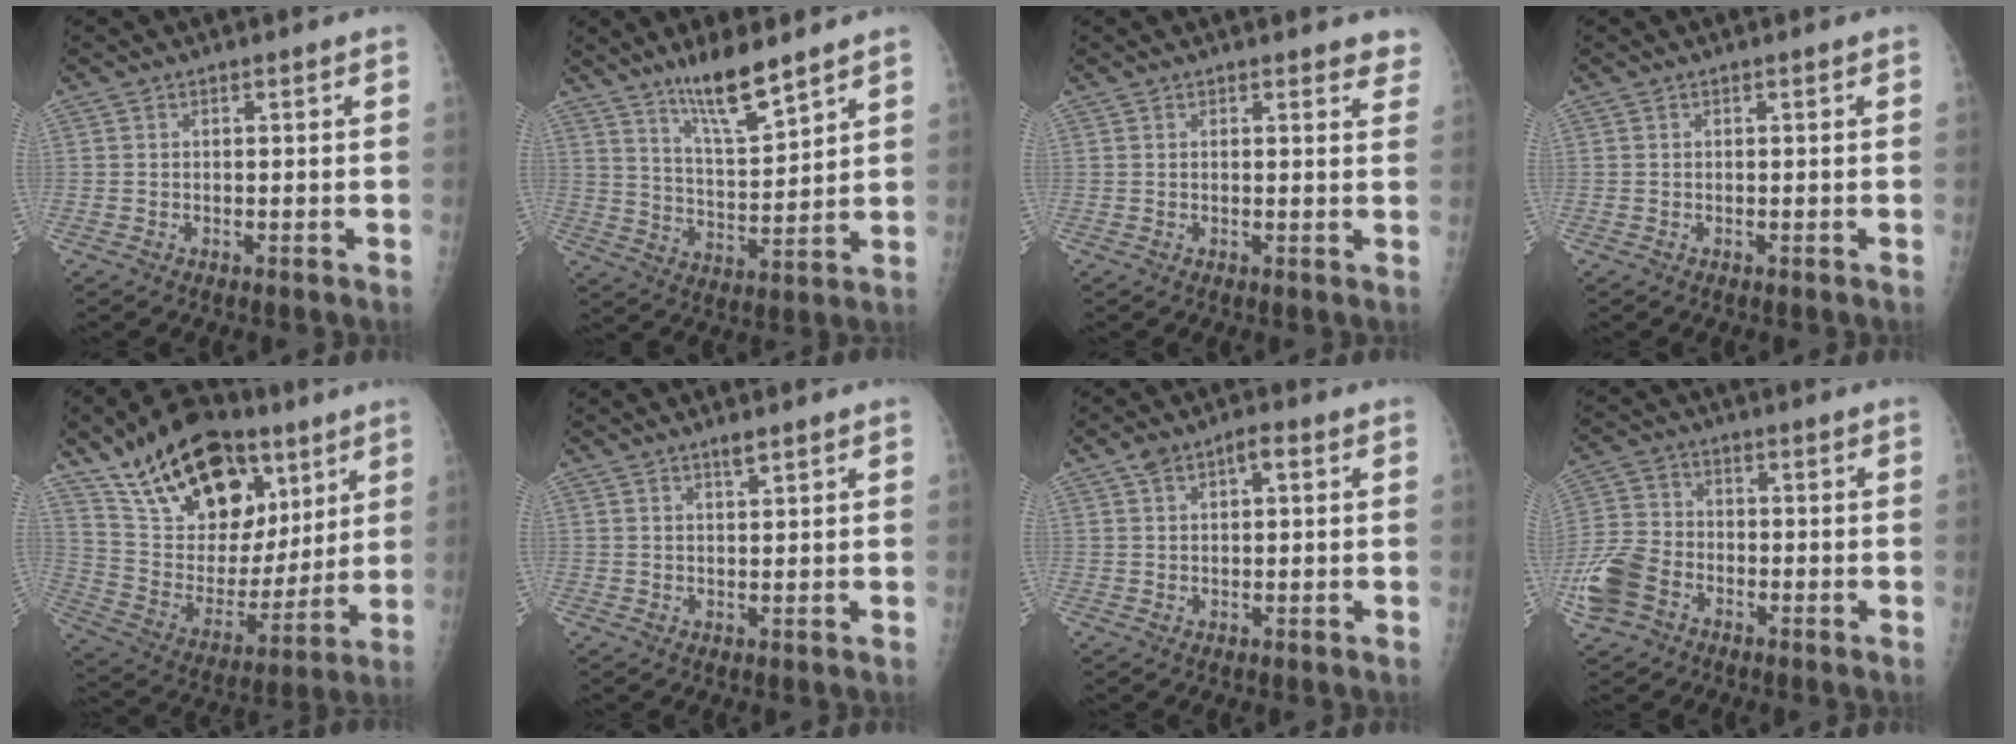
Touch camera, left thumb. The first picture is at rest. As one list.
[{"total": 10.3, "force": [7.7, 1.6, 6.7], "torque": [-0.109, -0.059, 0.146]}, {"total": 3.5, "force": [3.1, 1.2, 1.2], "torque": [0.011, -0.014, 0.020]}, {"total": 0.0}, {"total": 26.0, "force": [14.8, 14.7, 15.6], "torque": [-0.225, -0.028, 0.260]}, {"total": 1.5, "force": [1.1, 0.1, 1.0], "torque": [-0.012, -0.007, 0.021]}, {"total": 4.5, "force": [1.6, 2.2, 3.5], "torque": [-0.053, 0.015, 0.027]}, {"total": 10.2, "force": [-4.7, 7.2, 5.5], "torque": [-0.119, 0.020, -0.094]}]